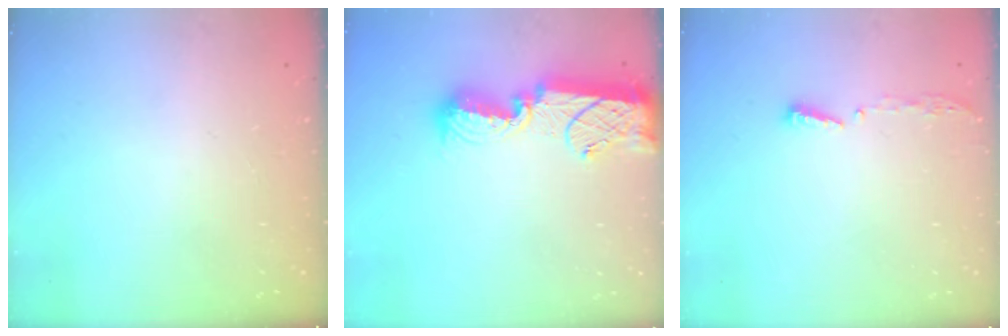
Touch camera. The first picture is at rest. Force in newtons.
{"total": 13.7, "press": 13.7, "slide": 1.0}
{"total": 4.0, "press": 4.0, "slide": 0.4}